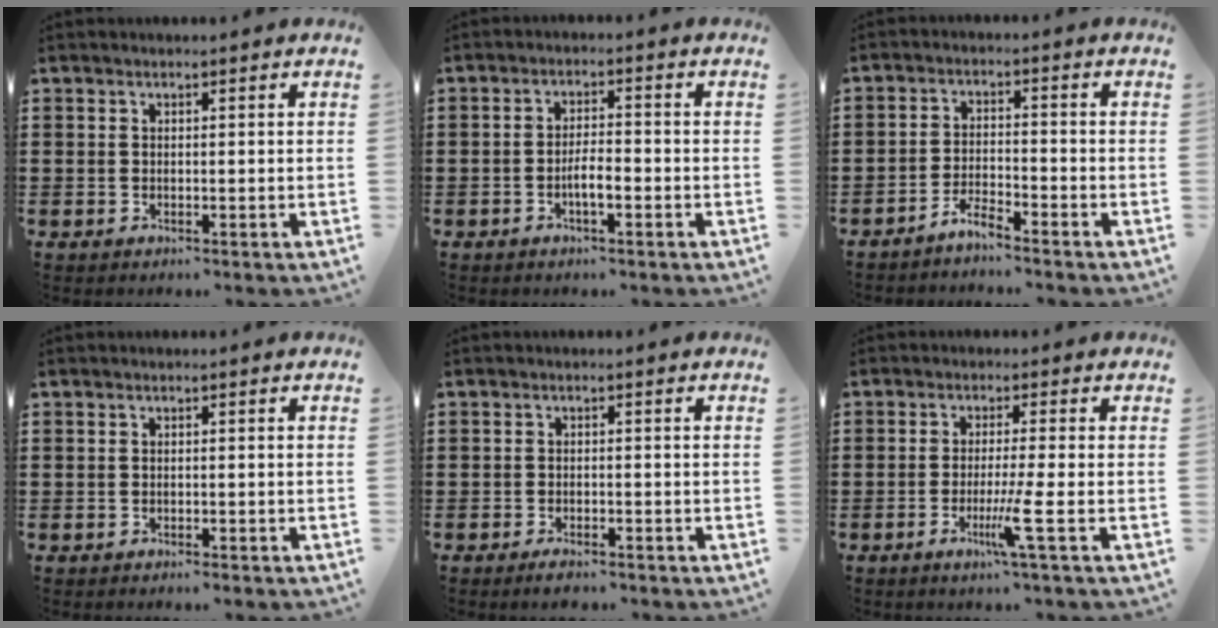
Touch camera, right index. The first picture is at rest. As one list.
[{"total": 3.4, "force": [-1.5, 0.9, 2.9], "torque": [-0.058, 0.002, -0.029]}, {"total": 3.1, "force": [-3.0, 0.0, 0.7], "torque": [-0.025, 0.003, -0.063]}, {"total": 0.6, "force": [-0.6, -0.1, 0.1], "torque": [-0.004, -0.003, -0.012]}, {"total": 1.5, "force": [-1.5, 0.2, 0.4], "torque": [-0.011, -0.001, -0.028]}, {"total": 5.8, "force": [-2.3, -0.8, 5.3], "torque": [-0.092, -0.022, -0.040]}]